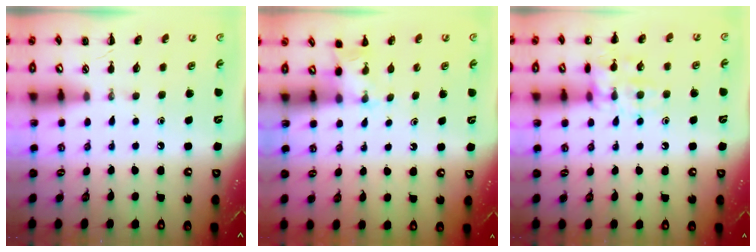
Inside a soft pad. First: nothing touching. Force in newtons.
{"total": 3.5, "press": 3.4, "slide": 1.0}
{"total": 11.3, "press": 11.2, "slide": 1.0}